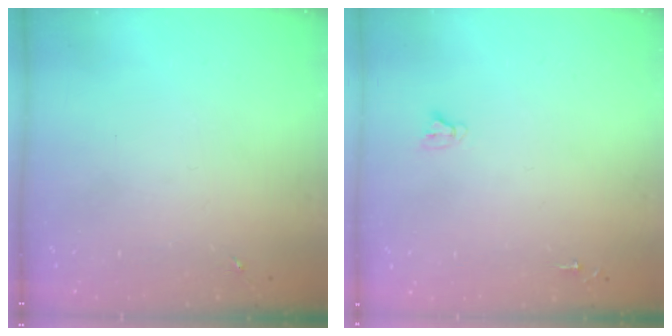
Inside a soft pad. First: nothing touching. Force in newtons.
{"total": 2.7, "press": 2.7, "slide": 0.2}